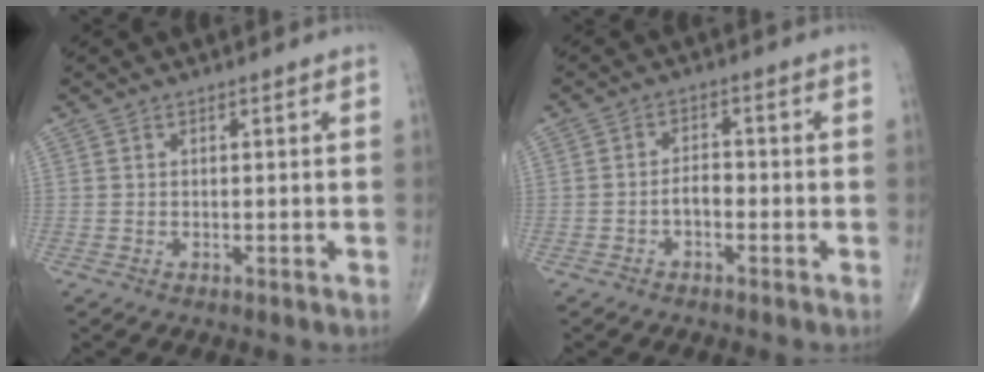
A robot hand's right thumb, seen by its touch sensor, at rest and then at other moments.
{"total": 2.8, "force": [-1.2, 1.6, 2.0], "torque": [-0.027, 0.016, -0.026]}